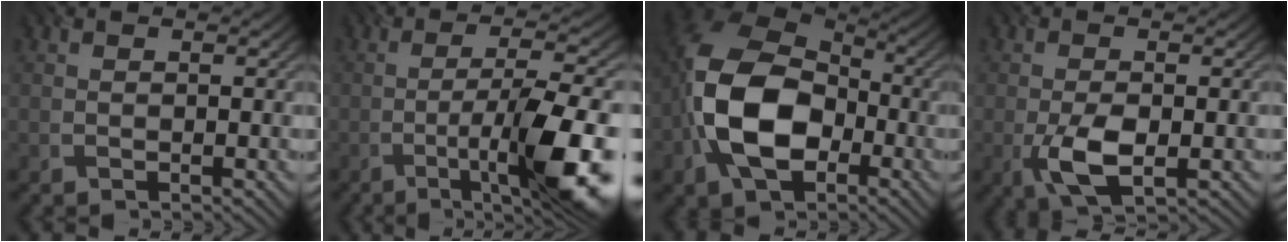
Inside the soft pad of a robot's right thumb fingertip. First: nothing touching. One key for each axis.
{"total": 14.0, "fx": -5.2, "fy": 3.0, "fz": 12.7, "tx": -0.178, "ty": 0.010, "tz": -0.082}
{"total": 14.6, "fx": -3.5, "fy": 9.8, "fz": 10.2, "tx": -0.217, "ty": -0.009, "tz": -0.082}
{"total": 5.5, "fx": -1.6, "fy": 2.4, "fz": 4.7, "tx": -0.097, "ty": -0.007, "tz": -0.029}